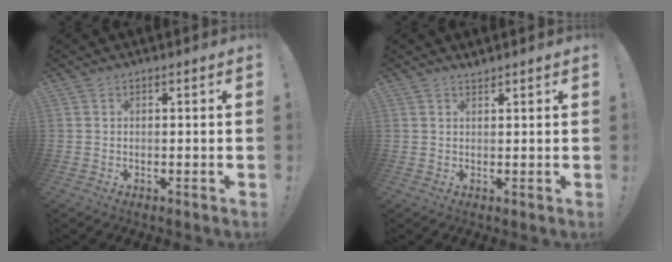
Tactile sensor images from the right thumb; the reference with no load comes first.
{"total": 1.1, "force": [1.1, 0.1, 0.1], "torque": [-0.001, -0.005, 0.022]}